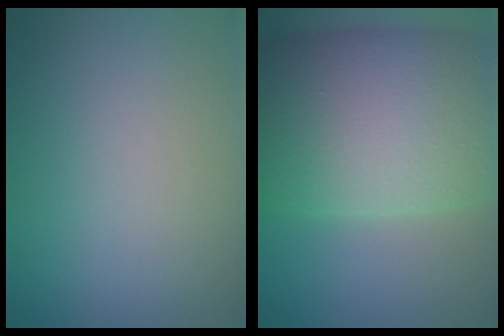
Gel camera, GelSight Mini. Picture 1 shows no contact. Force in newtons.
{"total": 13.7, "press": 13.7, "slide": 0.4}